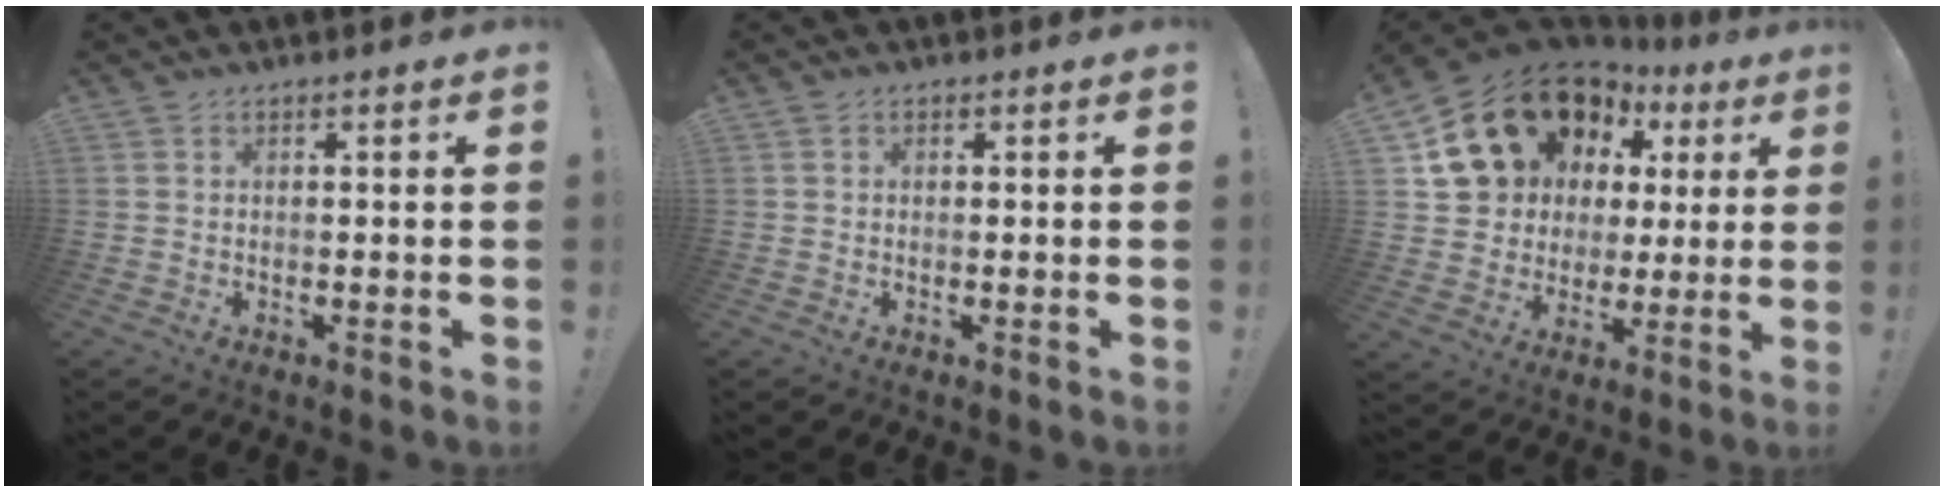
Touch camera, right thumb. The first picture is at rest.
{"total": 0.5, "force": [0.1, 0.5, 0.2], "torque": [0.001, 0.001, 0.000]}
{"total": 18.7, "force": [10.7, 13.2, 7.8], "torque": [-0.121, -0.068, 0.221]}